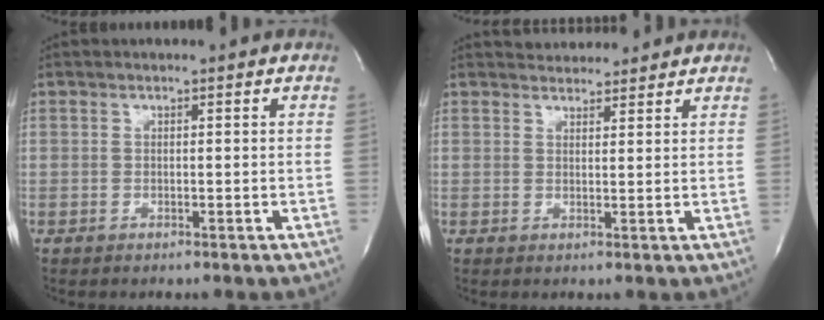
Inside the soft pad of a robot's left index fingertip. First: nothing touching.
{"total": 4.7, "force": [4.6, 1.0, 0.5], "torque": [-0.010, 0.018, 0.064]}